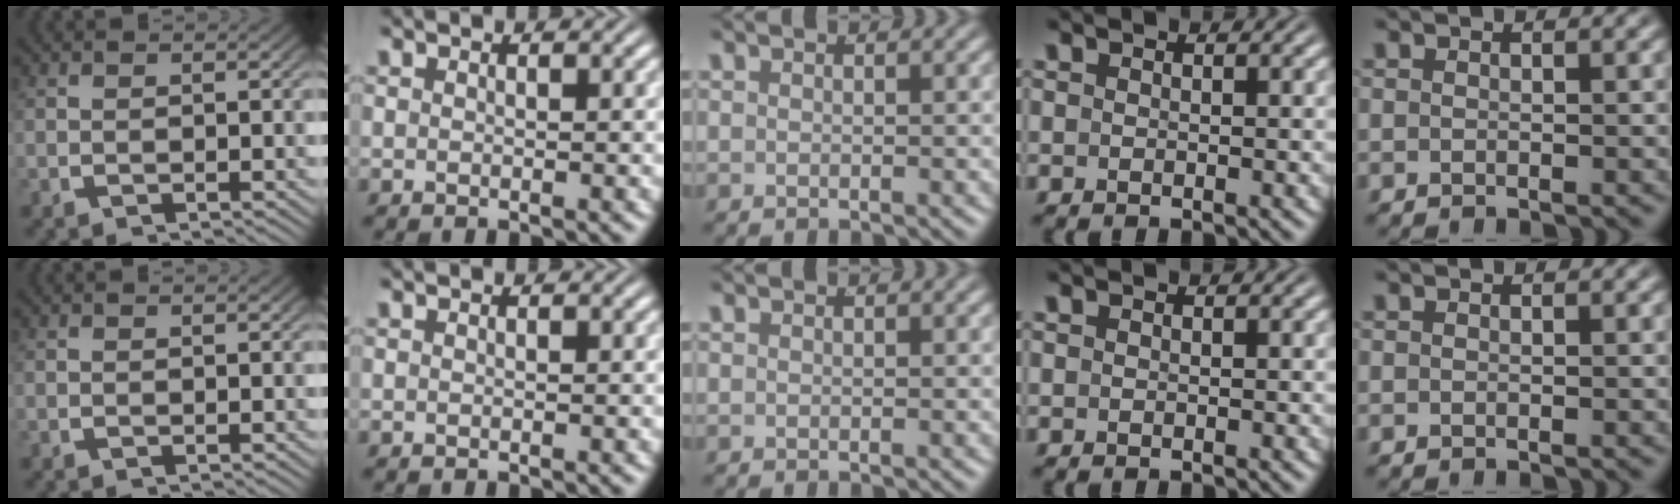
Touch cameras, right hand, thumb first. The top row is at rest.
{}